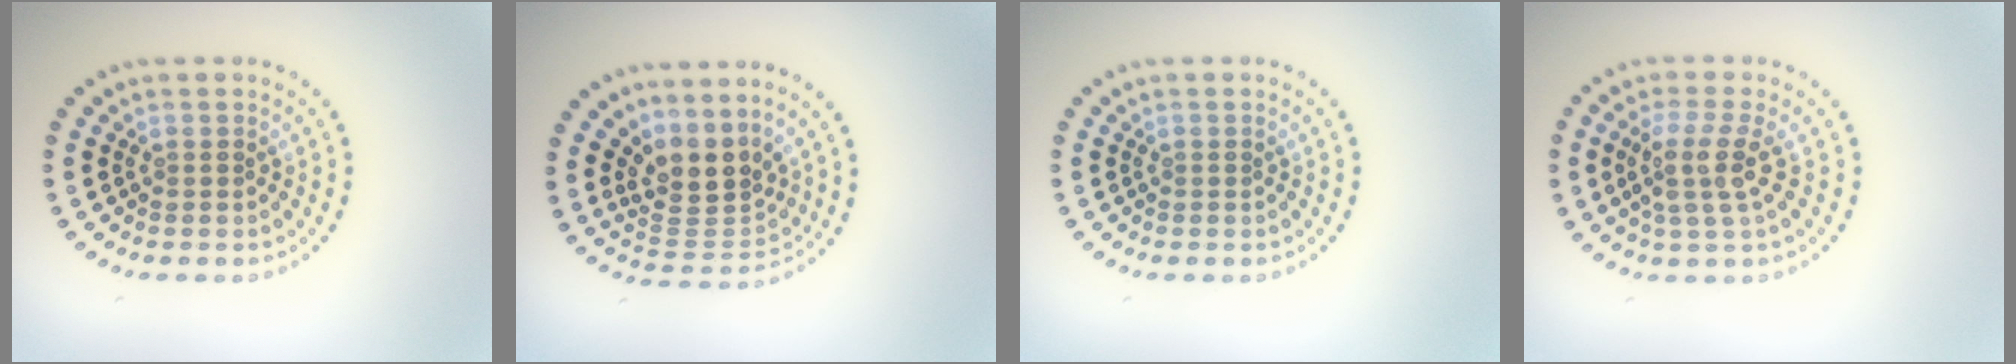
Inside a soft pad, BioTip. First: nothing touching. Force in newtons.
{"total": 3.9, "press": 3.1, "slide": 2.4}
{"total": 0.0}
{"total": 3.5, "press": 2.7, "slide": 2.2}